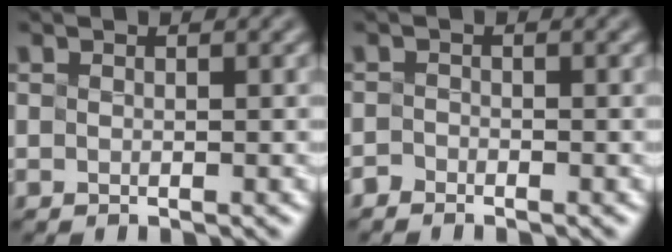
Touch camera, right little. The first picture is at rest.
{"total": 1.3, "force": [-1.1, -0.3, -0.6], "torque": [0.009, -0.002, -0.013]}